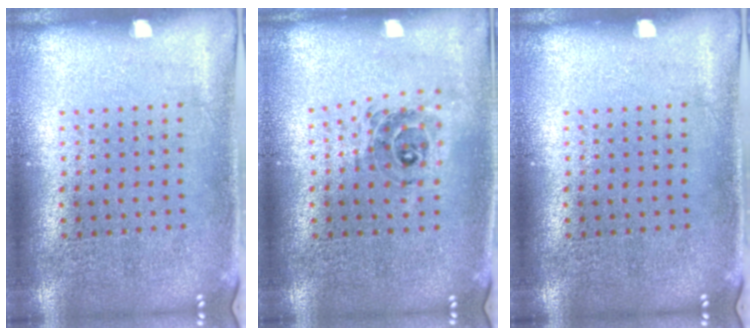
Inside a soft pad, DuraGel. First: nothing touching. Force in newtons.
{"total": 0.8, "press": 0.8, "slide": 0.1}
{"total": 0.0}